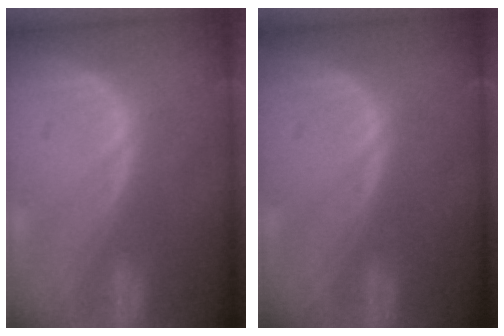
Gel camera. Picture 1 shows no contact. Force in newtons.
{"total": 0.0}